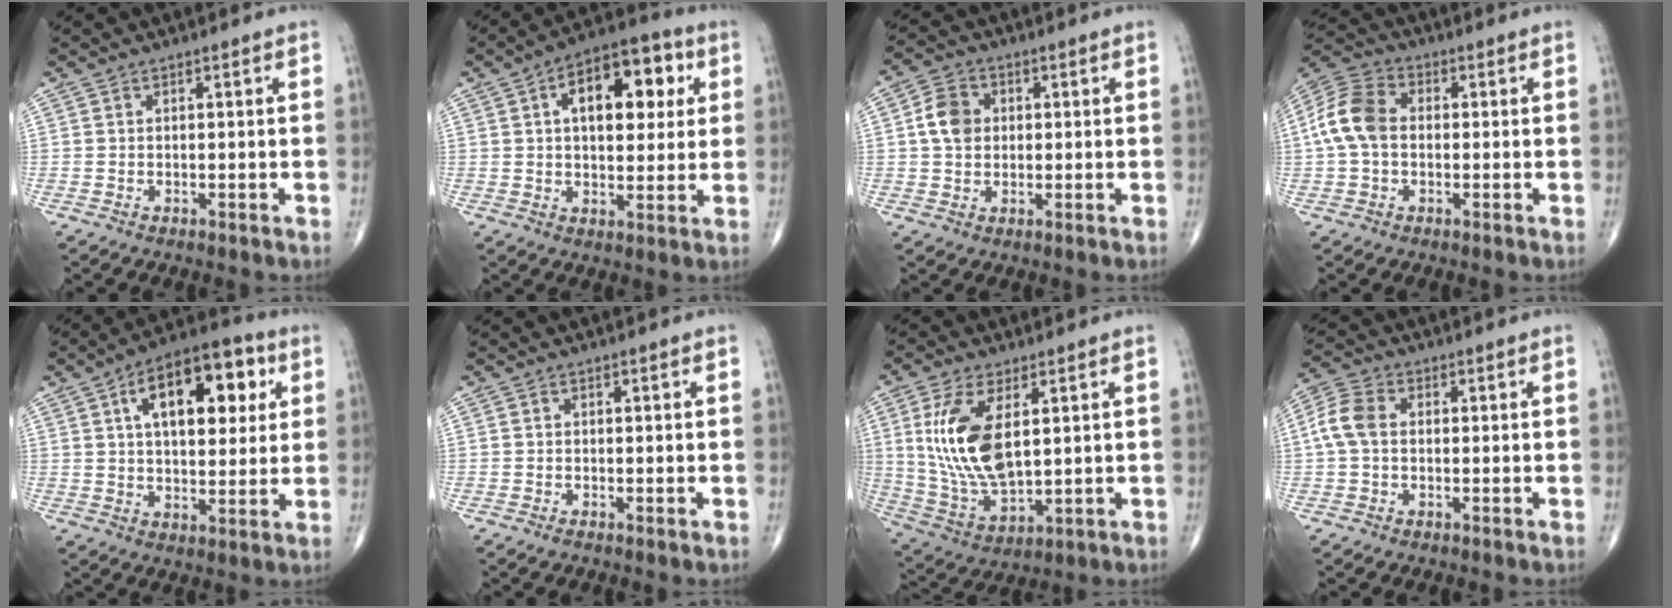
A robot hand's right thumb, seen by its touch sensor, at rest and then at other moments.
{"total": 15.2, "force": [4.3, 8.2, 12.1], "torque": [-0.143, 0.011, 0.060]}
{"total": 6.4, "force": [0.9, 5.1, 3.8], "torque": [-0.059, 0.005, 0.012]}
{"total": 10.1, "force": [0.2, 7.0, 7.2], "torque": [-0.150, 0.029, -0.007]}
{"total": 17.5, "force": [5.8, 8.9, 13.9], "torque": [-0.174, 0.005, 0.083]}
{"total": 0.5, "force": [-0.2, 0.1, 0.5], "torque": [-0.010, -0.003, -0.005]}
{"total": 15.4, "force": [3.6, 7.4, 13.0], "torque": [-0.264, -0.020, 0.084]}
{"total": 6.3, "force": [0.4, 4.3, 4.6], "torque": [-0.105, 0.020, 0.002]}